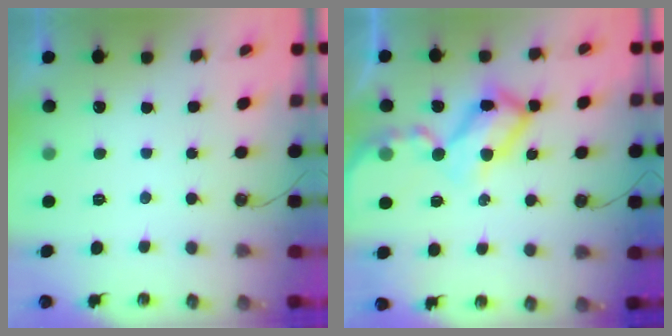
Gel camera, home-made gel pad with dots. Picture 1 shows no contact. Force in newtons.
{"total": 14.7, "press": 14.6, "slide": 1.5}